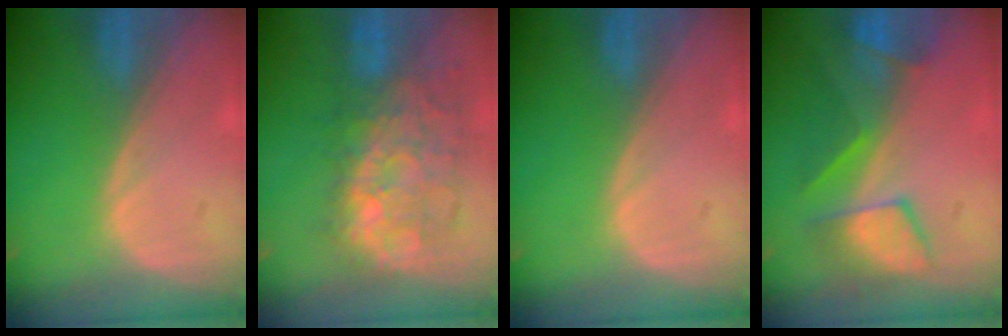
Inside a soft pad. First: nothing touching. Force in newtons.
{"total": 10.3, "press": 9.8, "slide": 3.2}
{"total": 0.0}
{"total": 7.8, "press": 7.6, "slide": 1.9}